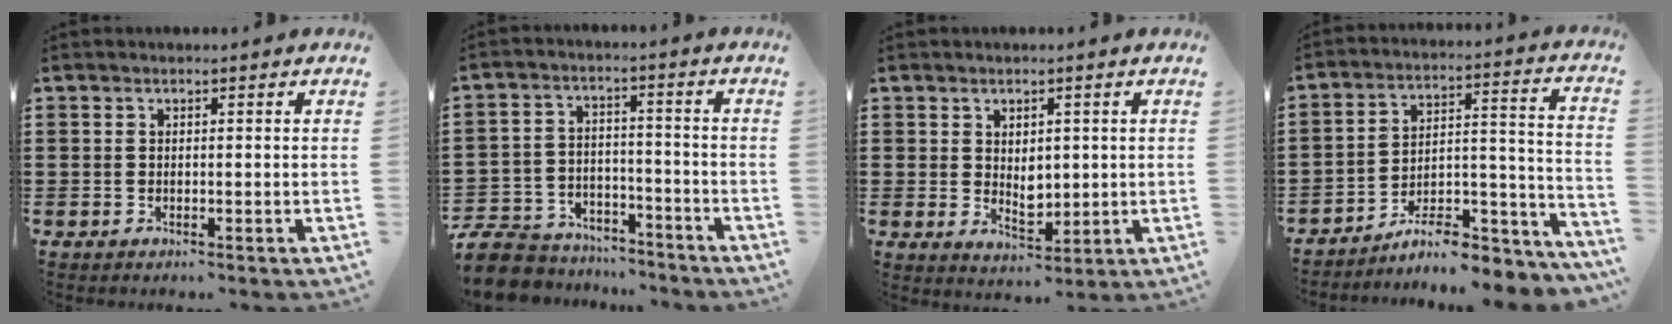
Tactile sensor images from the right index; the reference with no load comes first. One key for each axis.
{"total": 7.7, "fx": -7.3, "fy": 2.1, "fz": 0.8, "tx": -0.030, "ty": 0.016, "tz": -0.147}
{"total": 3.6, "fx": 0.9, "fy": 2.6, "fz": 2.3, "tx": -0.026, "ty": 0.000, "tz": 0.011}
{"total": 7.9, "fx": -6.6, "fy": 2.0, "fz": 3.8, "tx": -0.049, "ty": 0.010, "tz": -0.122}